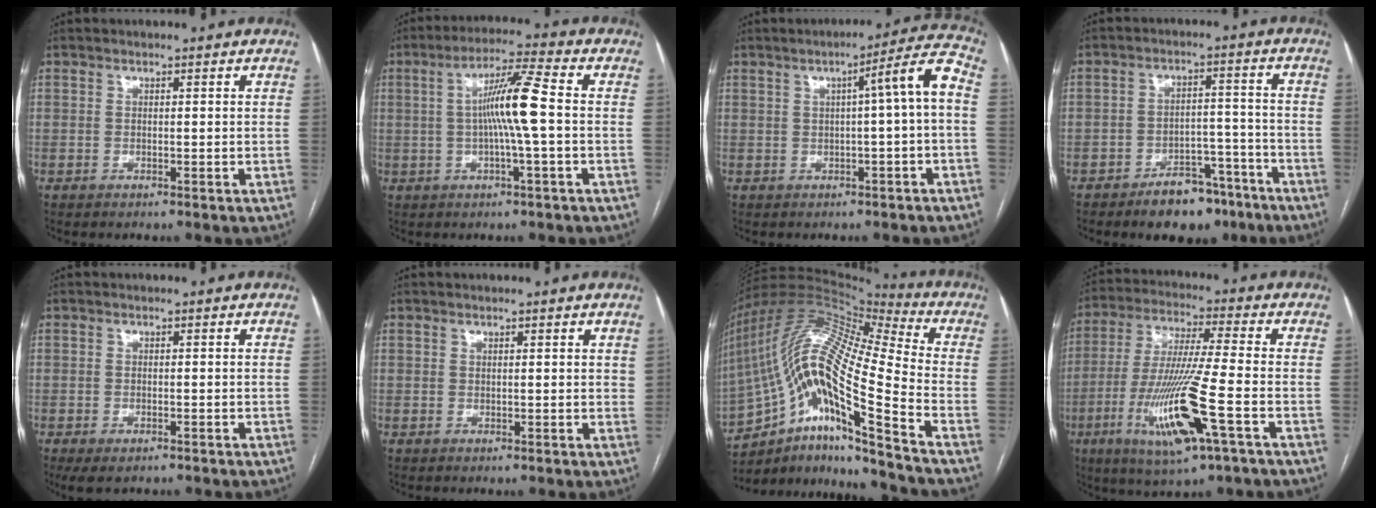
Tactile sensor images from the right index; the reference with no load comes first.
{"total": 8.9, "force": [-0.1, -0.4, 8.9], "torque": [-0.162, 0.012, -0.007]}
{"total": 6.9, "force": [0.1, -0.4, 6.9], "torque": [-0.090, 0.017, -0.001]}
{"total": 9.0, "force": [-6.6, 4.2, 4.4], "torque": [-0.052, 0.019, -0.099]}
{"total": 3.2, "force": [-2.1, 1.3, 2.1], "torque": [-0.038, -0.007, -0.027]}
{"total": 1.2, "force": [0.9, 0.5, 0.6], "torque": [-0.007, 0.000, 0.009]}
{"total": 21.1, "force": [-11.7, 1.6, 17.5], "torque": [-0.365, 0.011, -0.215]}
{"total": 15.9, "force": [-5.7, 0.4, 14.9], "torque": [-0.304, -0.025, -0.104]}